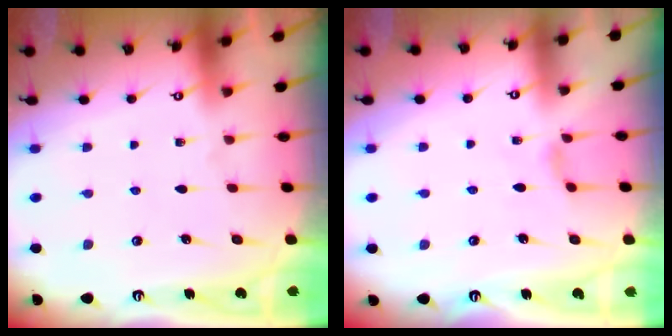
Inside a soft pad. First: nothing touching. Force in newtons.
{"total": 2.4, "press": 2.3, "slide": 0.5}